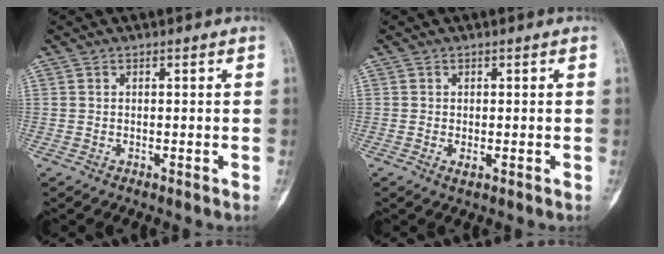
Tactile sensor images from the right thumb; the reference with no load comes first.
{"total": 1.0, "force": [-0.3, 0.5, 0.8], "torque": [-0.018, -0.004, -0.008]}